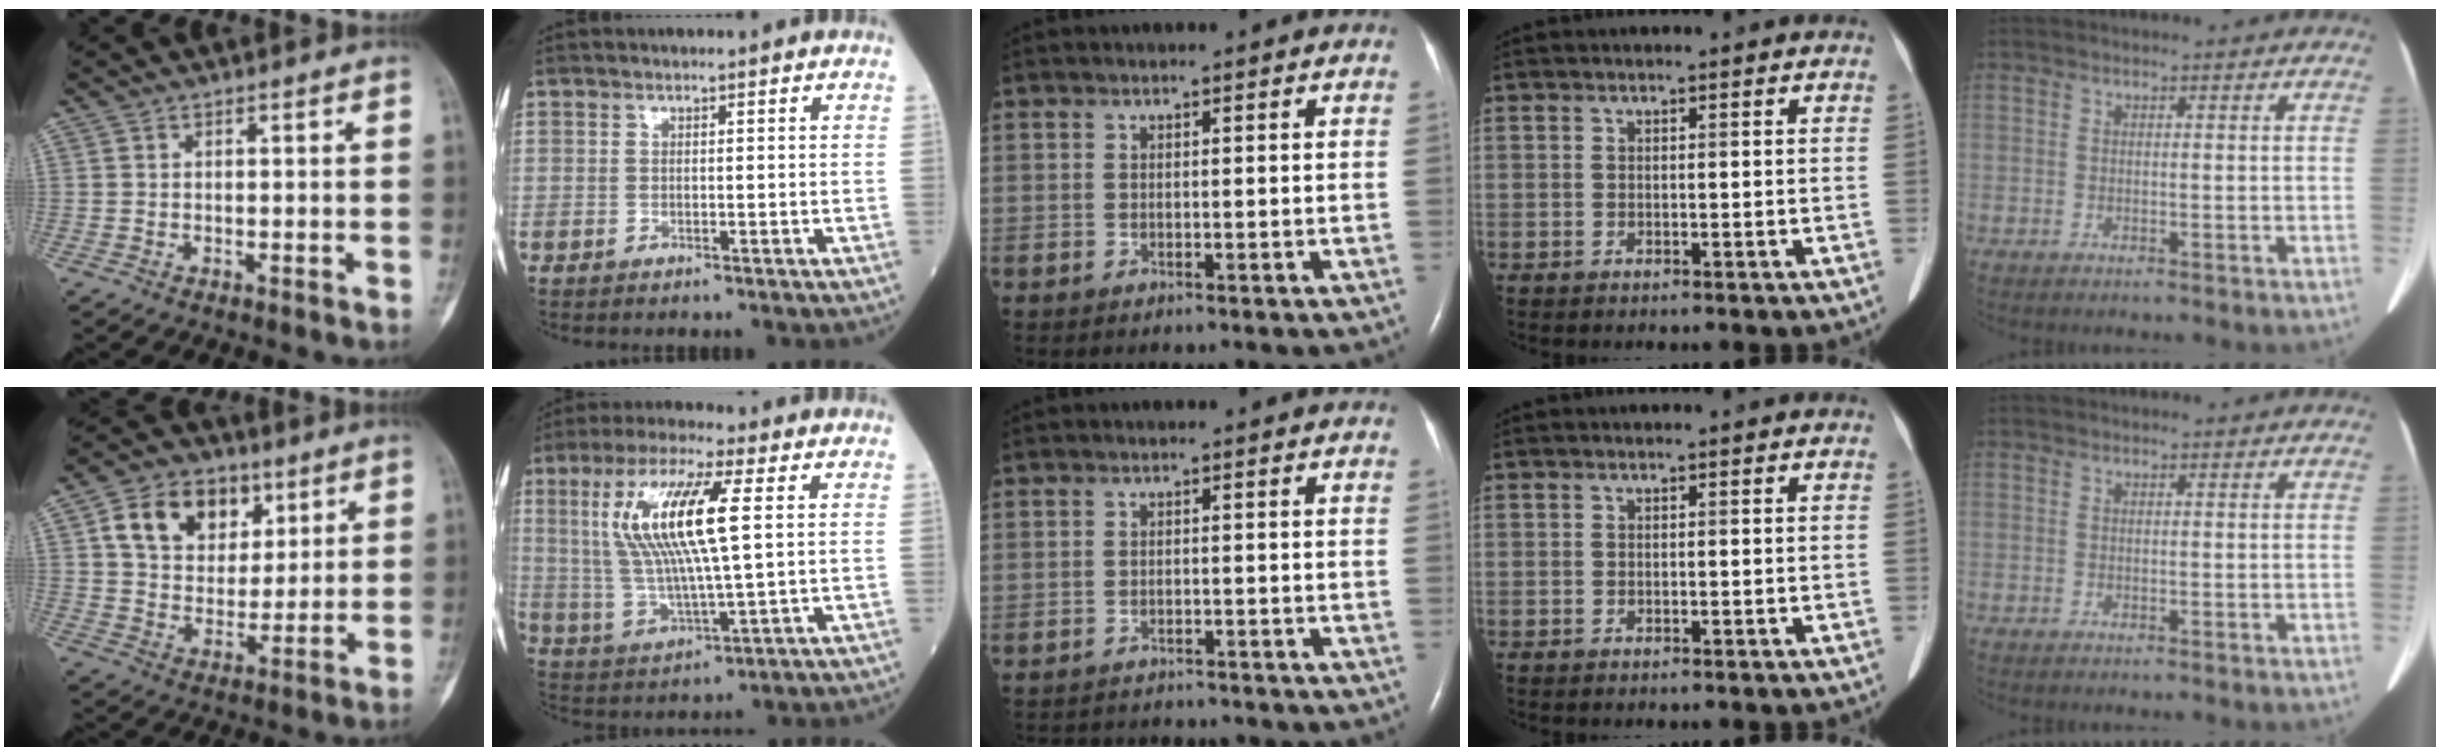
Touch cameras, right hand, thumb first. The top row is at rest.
{"thumb": {"total": 13.8, "force": [5.8, 10.1, 7.5], "torque": [-0.085, -0.013, 0.101]}, "index": {"total": 14.5, "force": [3.5, 1.7, 14.0], "torque": [-0.294, 0.008, 0.064]}, "middle": {"total": 8.7, "force": [-8.3, 2.0, 1.7], "torque": [-0.031, 0.003, -0.103]}}